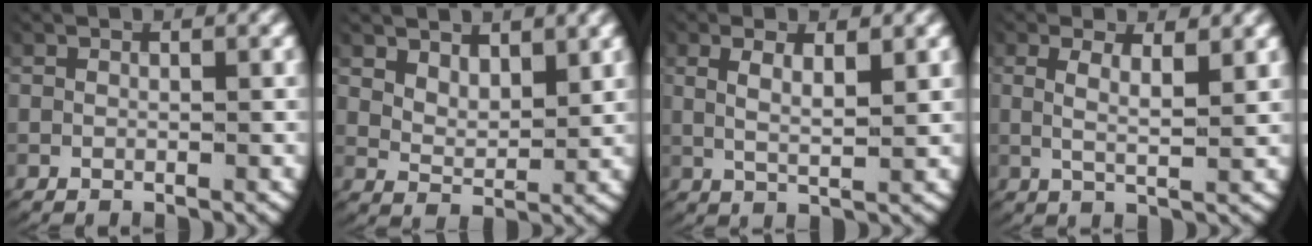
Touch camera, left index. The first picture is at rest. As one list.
[{"total": 2.9, "force": [2.2, 1.5, 1.0], "torque": [-0.029, -0.014, 0.044]}, {"total": 3.2, "force": [1.1, 1.2, 2.8], "torque": [-0.055, -0.008, 0.022]}, {"total": 3.0, "force": [1.1, 0.9, 2.6], "torque": [-0.048, -0.012, 0.021]}]